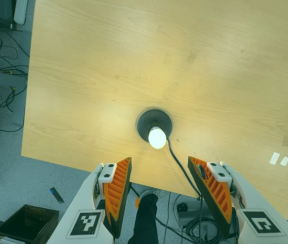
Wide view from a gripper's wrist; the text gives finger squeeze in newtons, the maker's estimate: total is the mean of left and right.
{"total": 0.0}